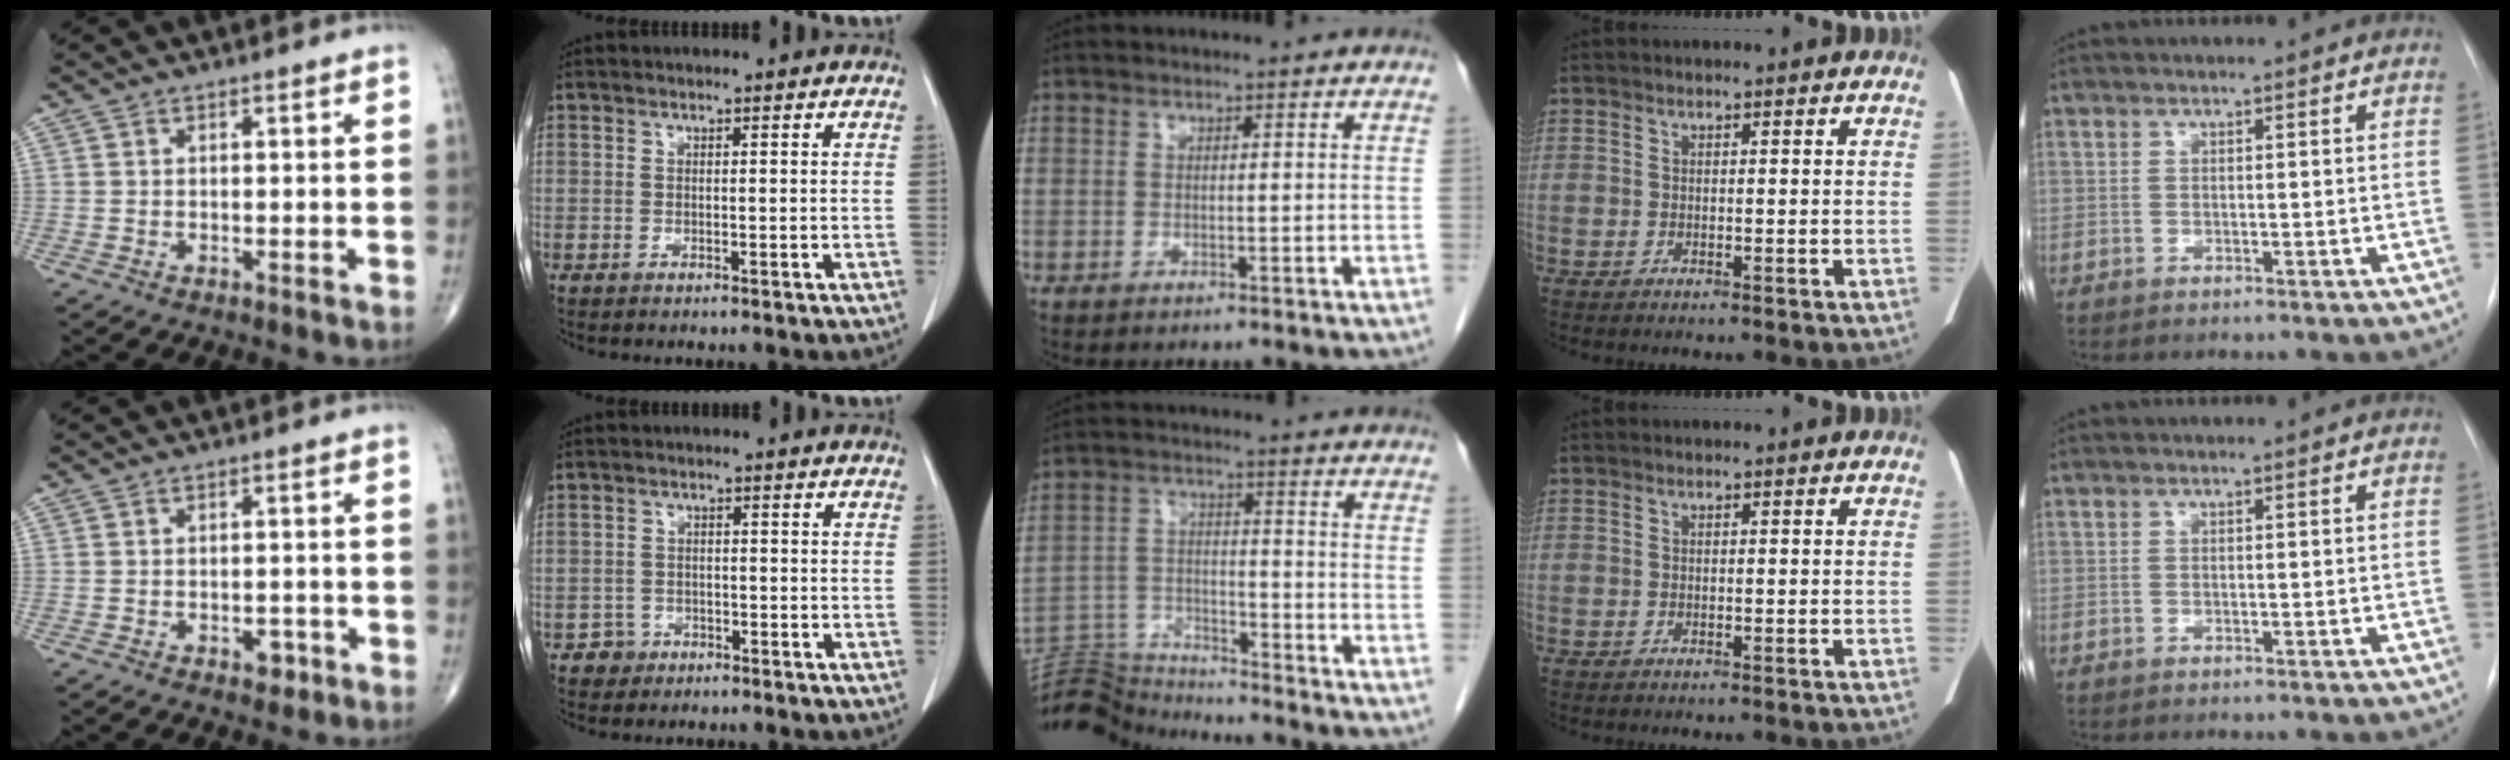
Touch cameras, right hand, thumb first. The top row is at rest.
{"thumb": {"total": 2.5, "force": [-1.3, 1.5, 1.6], "torque": [-0.010, 0.004, -0.014]}, "index": {"total": 2.5, "force": [-1.5, 2.0, -0.3], "torque": [0.008, 0.013, -0.027]}, "middle": {"total": 10.9, "force": [-10.9, 0.1, 0.0], "torque": [-0.002, 0.016, -0.200]}}